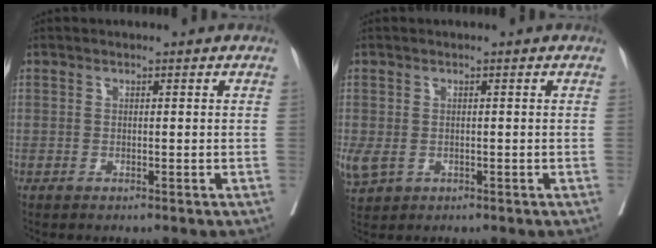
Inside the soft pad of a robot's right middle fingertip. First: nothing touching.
{"total": 3.5, "force": [-0.6, 2.6, 2.3], "torque": [-0.060, -0.005, 0.001]}